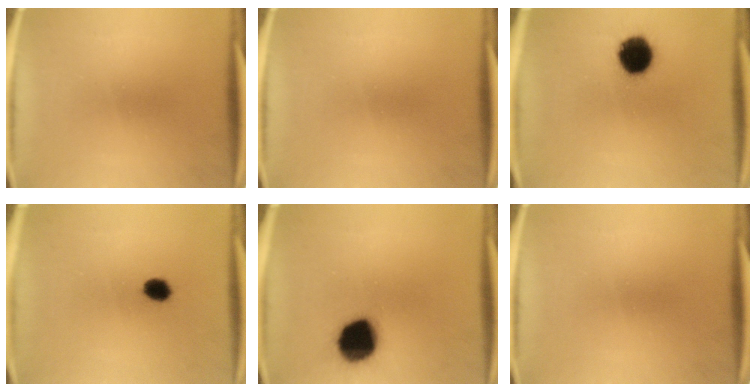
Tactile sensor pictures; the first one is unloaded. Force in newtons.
{"total": 0.0}
{"total": 11.5}
{"total": 4.1}
{"total": 15.1}
{"total": 0.0}